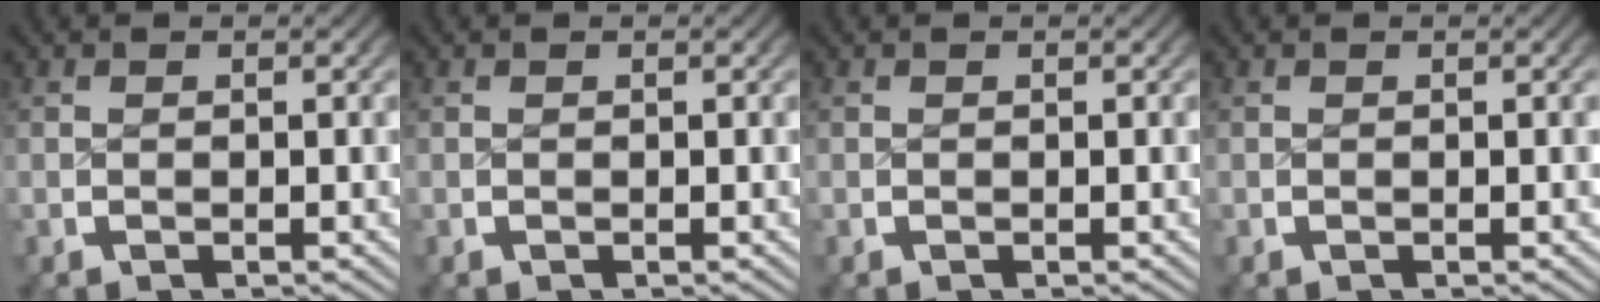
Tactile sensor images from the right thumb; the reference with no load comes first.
{"total": 0.0}
{"total": 0.0}
{"total": 0.0}